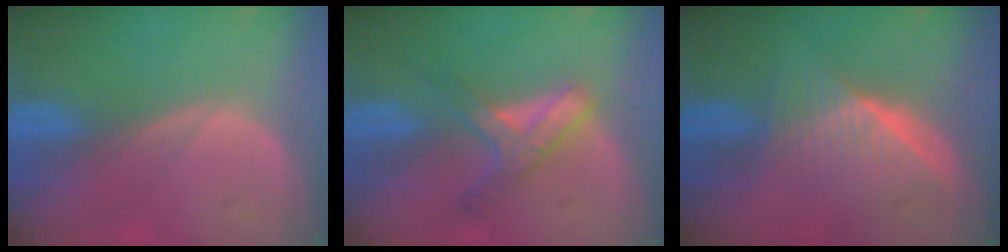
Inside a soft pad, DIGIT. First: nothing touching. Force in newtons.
{"total": 5.5, "press": 5.4, "slide": 1.4}
{"total": 6.5, "press": 5.9, "slide": 2.7}